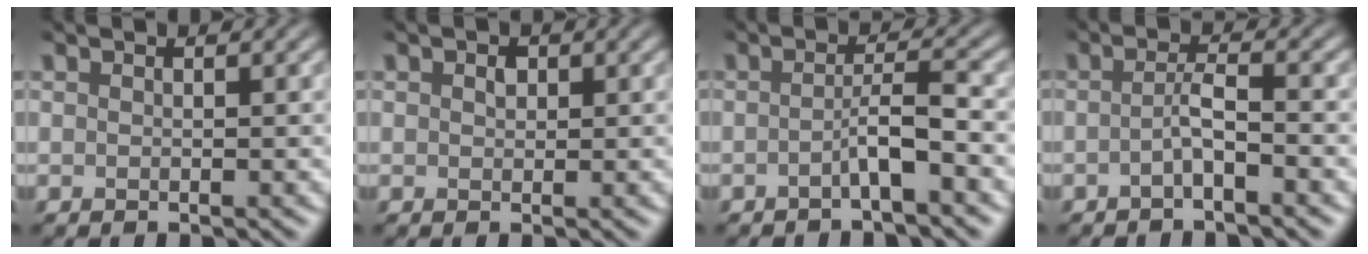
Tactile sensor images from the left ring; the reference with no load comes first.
{"total": 0.9, "force": [0.3, 0.7, 0.5], "torque": [-0.010, 0.000, 0.004]}
{"total": 2.1, "force": [-0.9, 0.1, 1.9], "torque": [-0.033, 0.008, -0.022]}
{"total": 1.6, "force": [-0.7, 0.1, 1.4], "torque": [-0.029, 0.005, -0.019]}